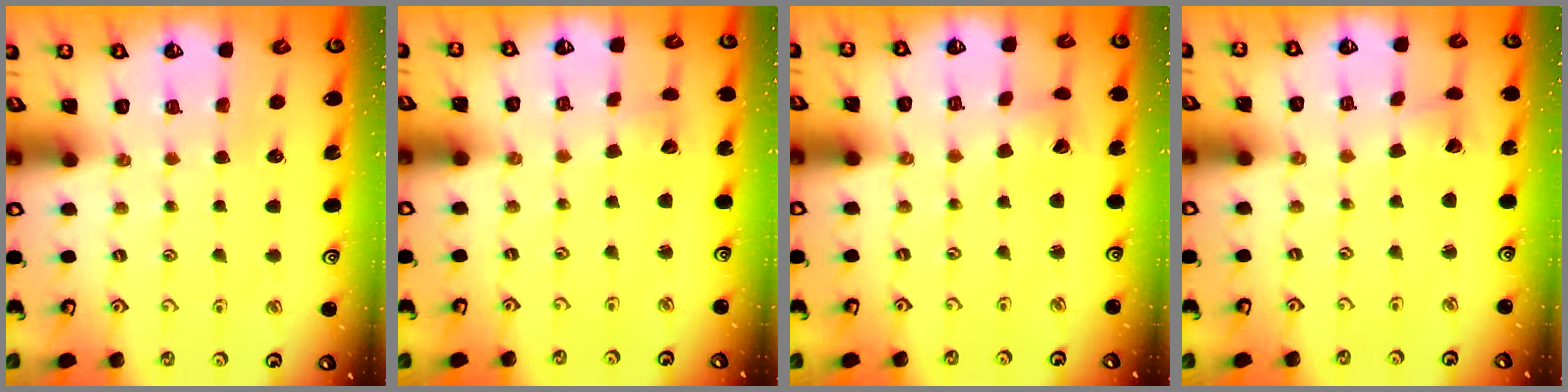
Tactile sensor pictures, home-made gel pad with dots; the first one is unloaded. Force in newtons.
{"total": 1.7, "press": 1.7, "slide": 0.1}
{"total": 1.8, "press": 1.8, "slide": 0.2}
{"total": 2.0, "press": 2.0, "slide": 0.3}